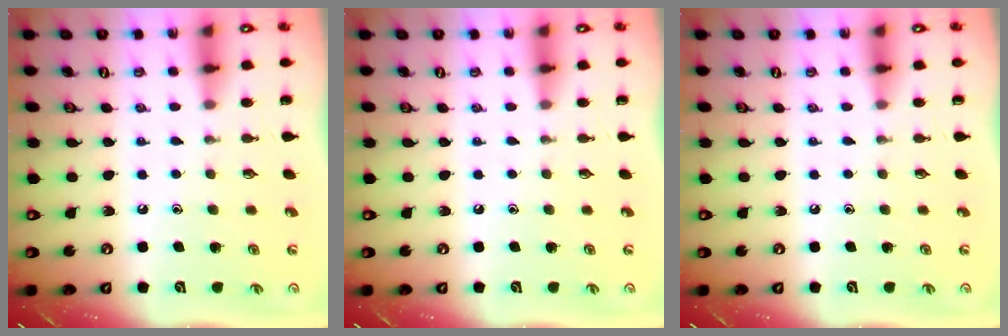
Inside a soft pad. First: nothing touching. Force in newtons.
{"total": 0.0}
{"total": 0.0}